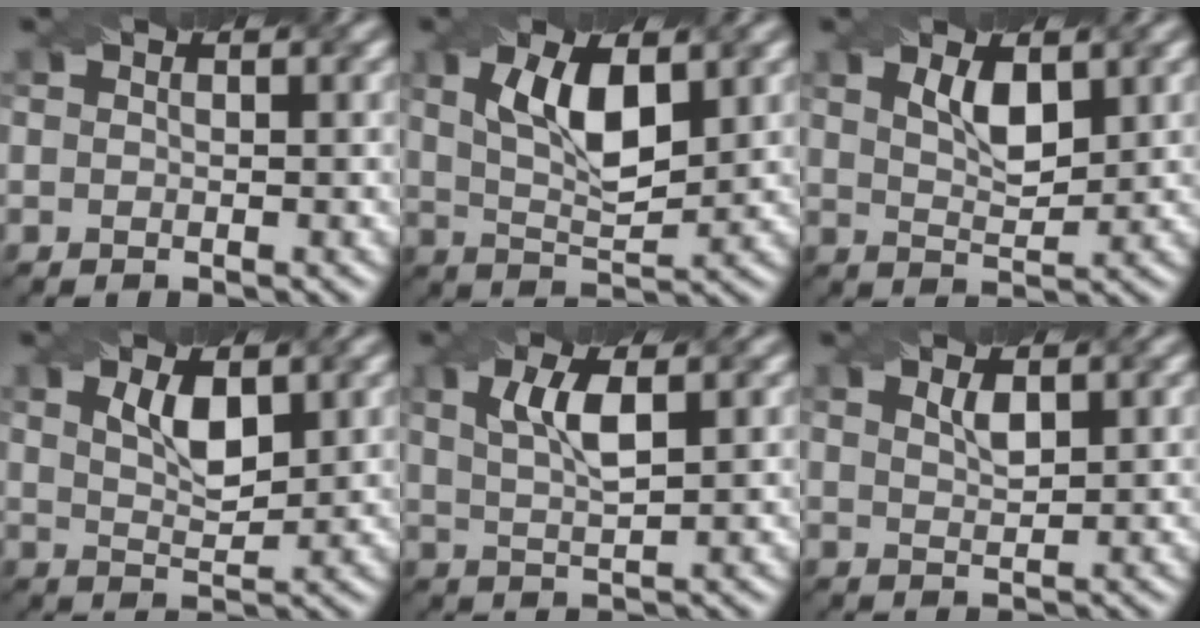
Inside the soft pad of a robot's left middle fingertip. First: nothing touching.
{"total": 6.7, "force": [2.1, 2.7, 5.7], "torque": [-0.112, 0.002, 0.039]}
{"total": 3.4, "force": [1.6, 1.3, 2.7], "torque": [-0.056, -0.001, 0.032]}
{"total": 3.6, "force": [1.6, 1.4, 2.9], "torque": [-0.059, -0.001, 0.033]}
{"total": 4.1, "force": [1.5, 1.2, 3.7], "torque": [-0.075, 0.002, 0.030]}
{"total": 1.7, "force": [1.1, 0.5, 1.3], "torque": [-0.024, 0.001, 0.022]}